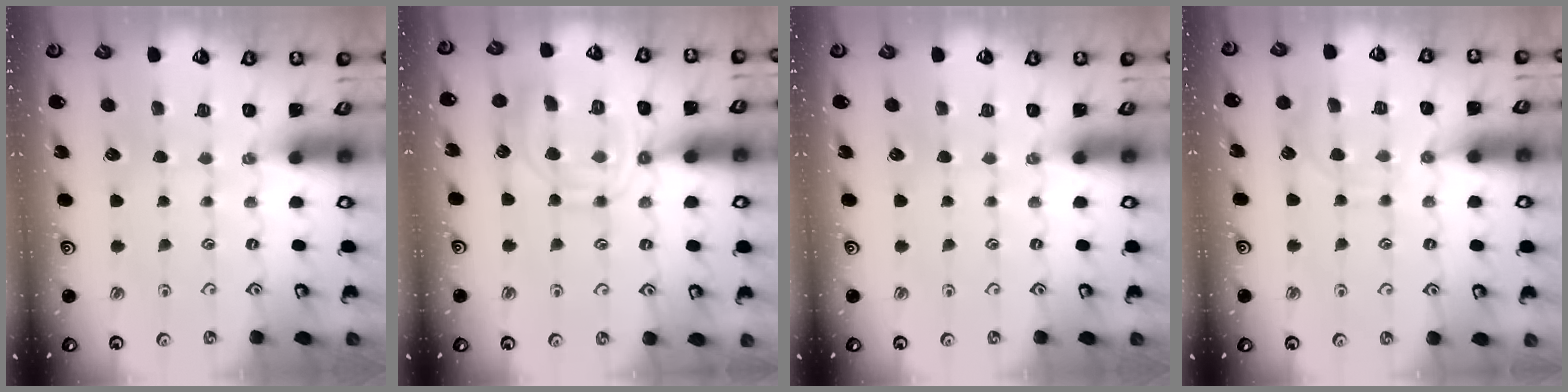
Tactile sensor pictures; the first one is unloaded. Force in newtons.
{"total": 11.6, "press": 11.5, "slide": 0.9}
{"total": 0.0}
{"total": 8.7, "press": 8.7, "slide": 0.6}